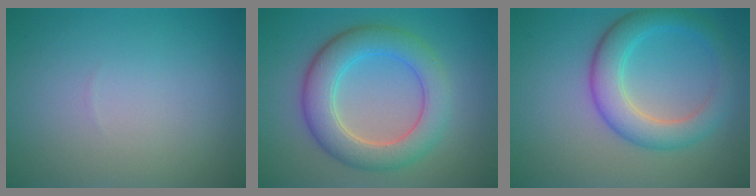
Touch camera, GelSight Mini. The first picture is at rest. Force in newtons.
{"total": 6.3, "press": 6.2, "slide": 0.6}
{"total": 4.9, "press": 4.9, "slide": 0.1}